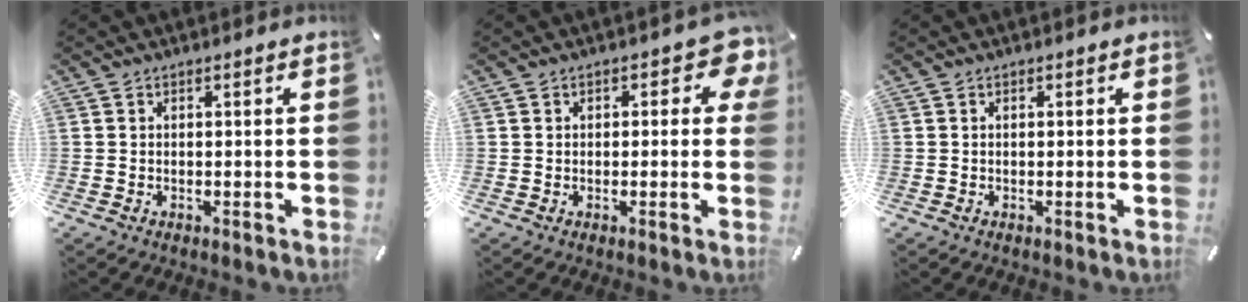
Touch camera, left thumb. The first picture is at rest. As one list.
[{"total": 5.6, "force": [2.1, 3.2, 4.1], "torque": [-0.042, -0.003, 0.031]}, {"total": 0.0}]